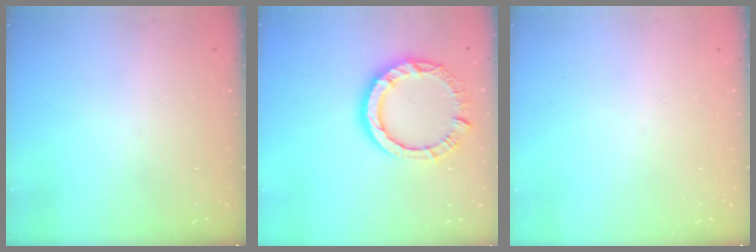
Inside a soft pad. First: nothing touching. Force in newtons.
{"total": 11.7, "press": 11.6, "slide": 1.4}
{"total": 0.0}